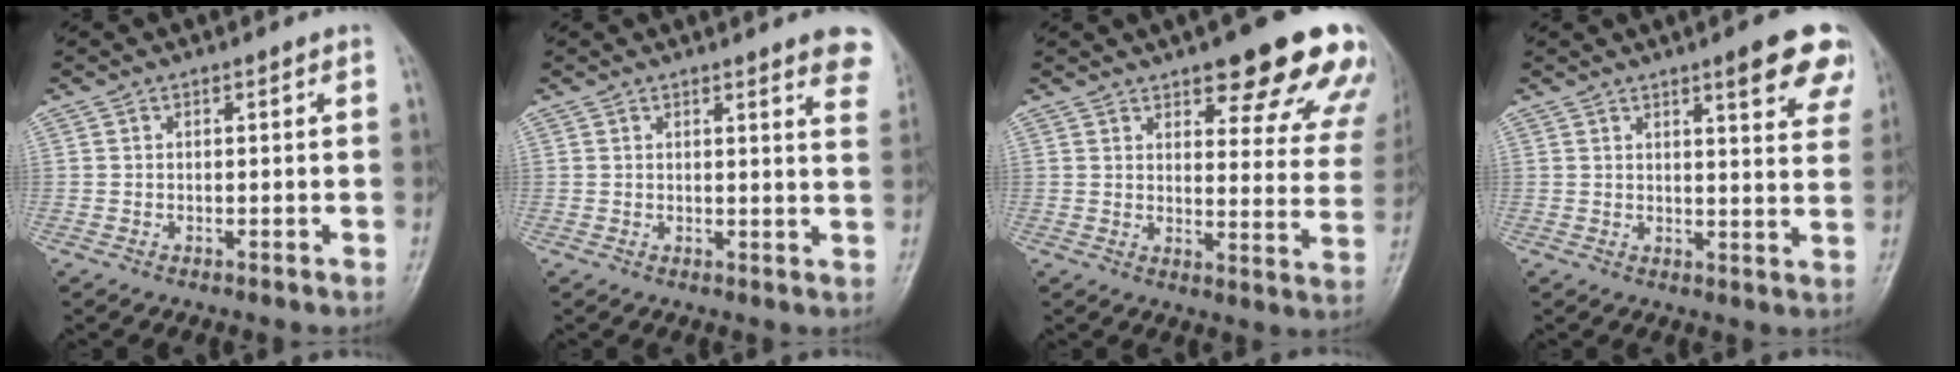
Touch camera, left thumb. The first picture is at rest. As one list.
[{"total": 8.3, "force": [5.9, 1.6, 5.6], "torque": [-0.042, -0.021, 0.052]}, {"total": 19.9, "force": [13.7, 6.2, 13.0], "torque": [-0.111, -0.056, 0.158]}, {"total": 11.3, "force": [7.1, 2.6, 8.4], "torque": [-0.073, -0.030, 0.079]}]